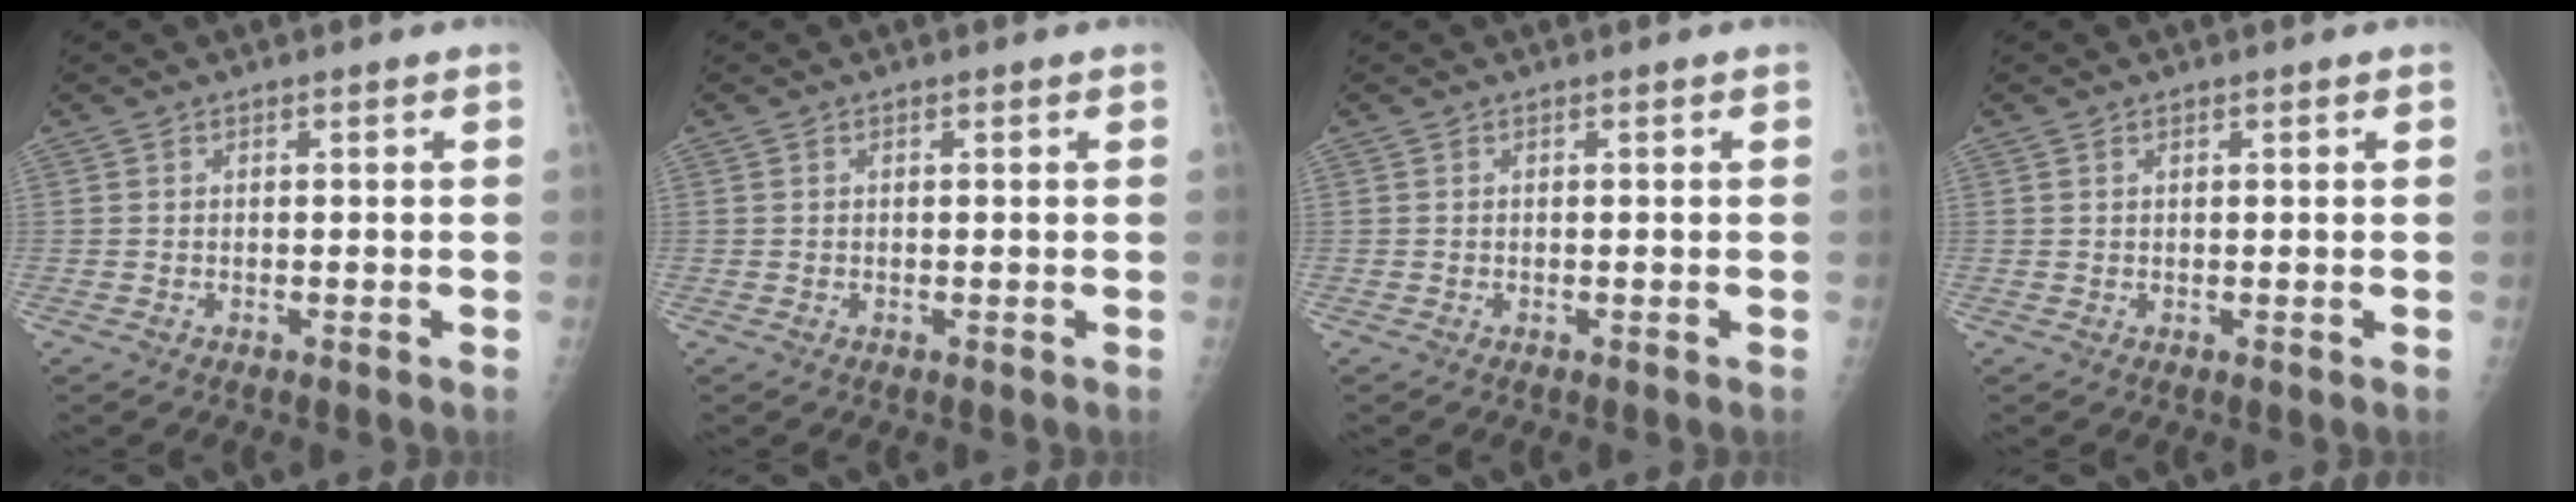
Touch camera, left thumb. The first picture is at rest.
{"total": 0.0}
{"total": 0.0}
{"total": 0.6, "force": [0.4, 0.3, 0.3], "torque": [-0.004, -0.002, 0.006]}